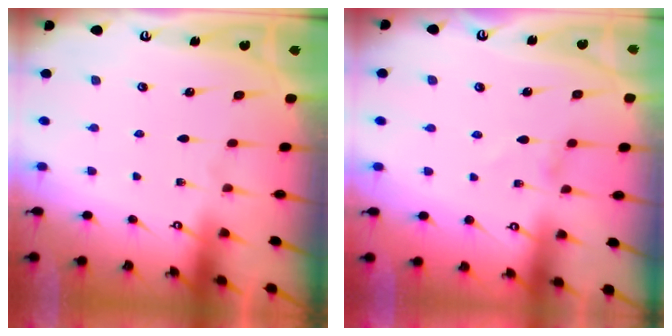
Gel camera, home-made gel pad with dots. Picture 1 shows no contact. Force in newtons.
{"total": 0.5, "press": 0.5, "slide": 0.1}